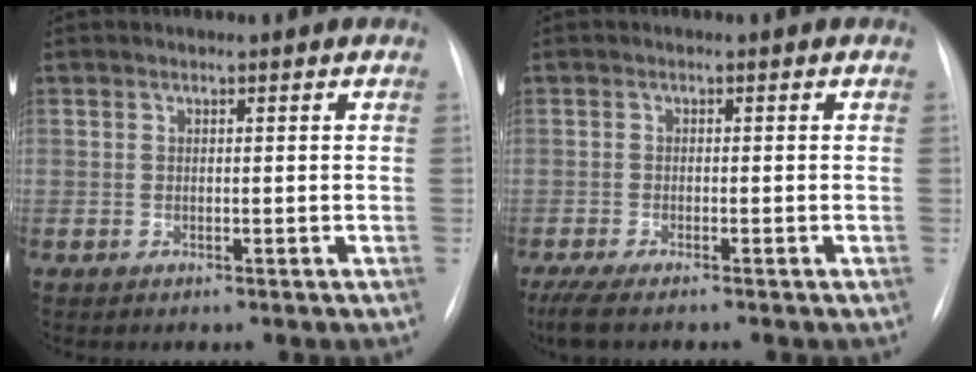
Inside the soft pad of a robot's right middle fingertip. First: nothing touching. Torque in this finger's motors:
{"motor_torque": [0.90, -1.15, 0.14, 0.03]}